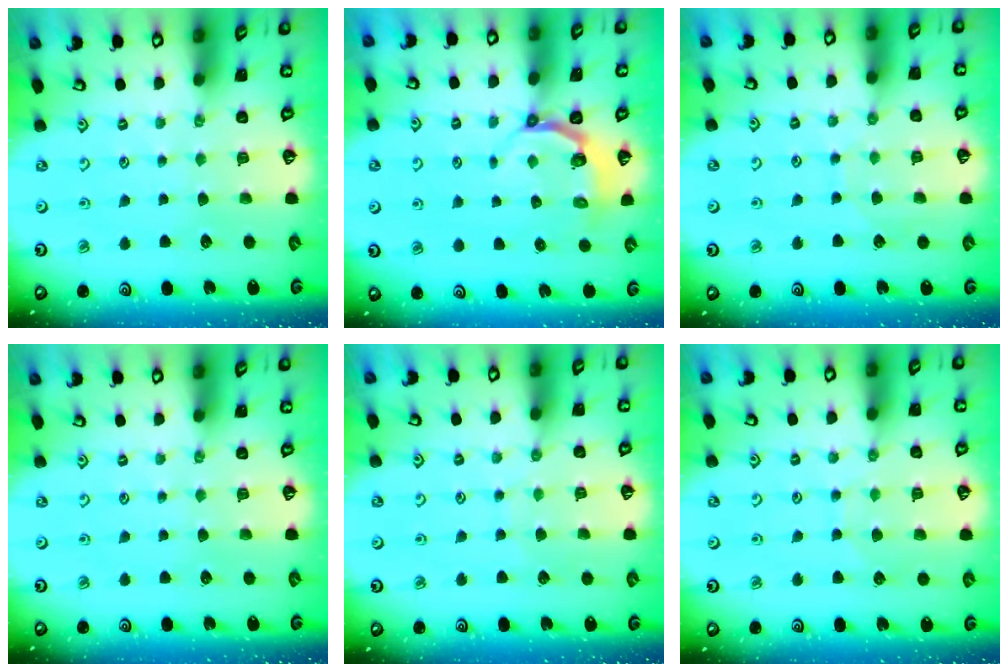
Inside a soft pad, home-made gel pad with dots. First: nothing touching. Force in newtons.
{"total": 4.4, "press": 3.5, "slide": 2.7}
{"total": 6.6, "press": 6.6, "slide": 0.4}
{"total": 0.0}
{"total": 5.6, "press": 5.6, "slide": 0.6}
{"total": 6.0, "press": 6.0, "slide": 0.6}